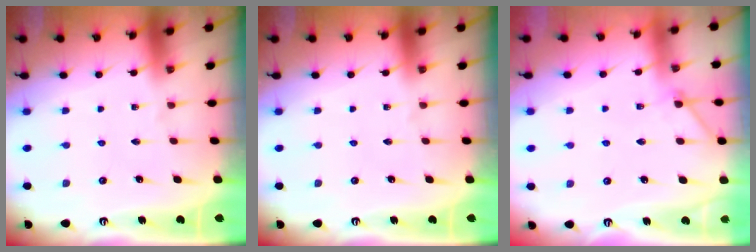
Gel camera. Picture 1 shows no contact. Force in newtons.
{"total": 0.0}
{"total": 4.6, "press": 4.6, "slide": 0.5}